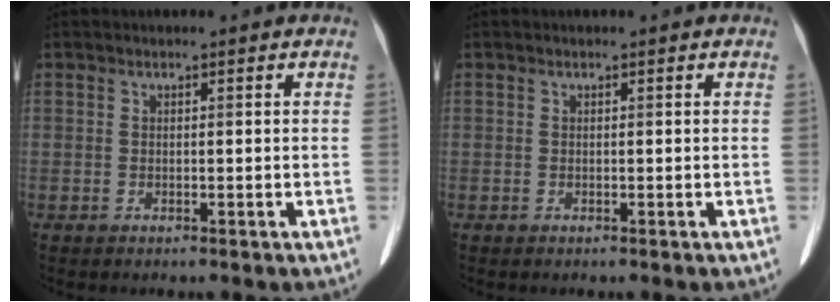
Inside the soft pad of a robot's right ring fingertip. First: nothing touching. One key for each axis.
{"total": 0.0}